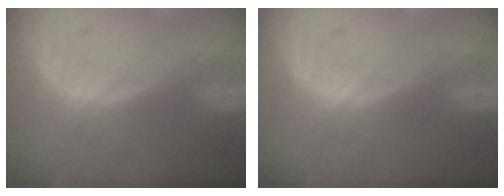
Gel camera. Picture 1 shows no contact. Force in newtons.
{"total": 0.0}